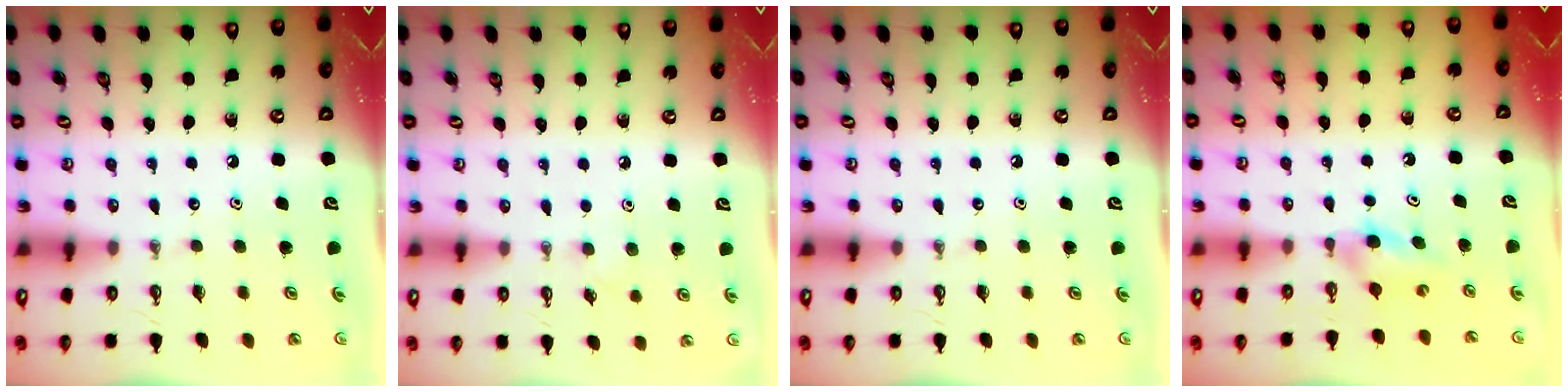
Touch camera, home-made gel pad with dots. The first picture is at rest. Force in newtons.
{"total": 3.8, "press": 3.7, "slide": 0.8}
{"total": 0.0}
{"total": 3.6, "press": 3.5, "slide": 0.8}